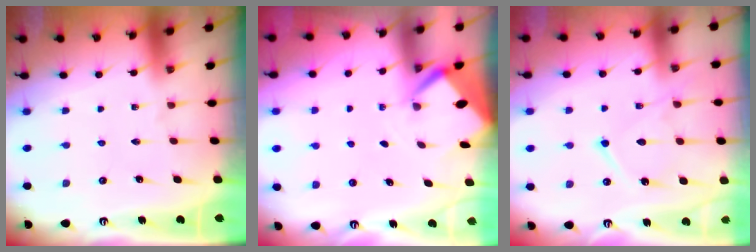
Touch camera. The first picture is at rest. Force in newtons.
{"total": 2.7, "press": 2.7, "slide": 0.2}
{"total": 12.6, "press": 12.6, "slide": 1.2}